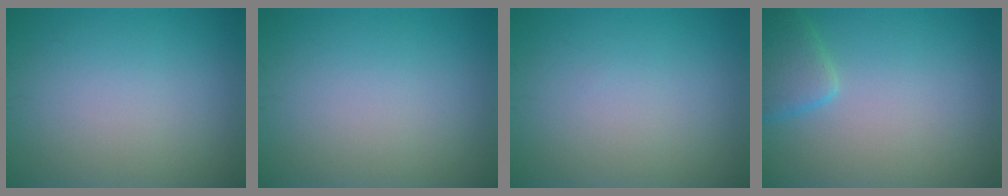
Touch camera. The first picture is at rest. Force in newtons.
{"total": 0.0}
{"total": 0.0}
{"total": 2.9, "press": 2.9, "slide": 0.1}